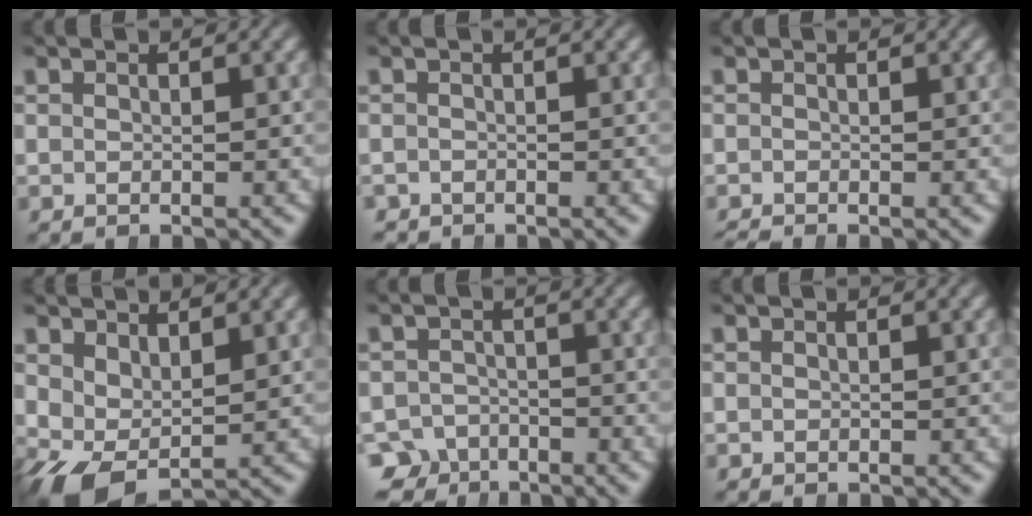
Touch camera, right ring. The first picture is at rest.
{"total": 1.1, "force": [-1.0, 0.5, -0.4], "torque": [0.002, -0.016, -0.011]}
{"total": 1.2, "force": [-1.1, 0.4, 0.2], "torque": [-0.005, -0.014, -0.014]}
{"total": 5.0, "force": [-1.3, 3.9, 2.9], "torque": [-0.079, -0.036, -0.008]}
{"total": 5.2, "force": [-3.8, 3.5, 0.9], "torque": [-0.003, -0.028, -0.059]}
{"total": 0.0}